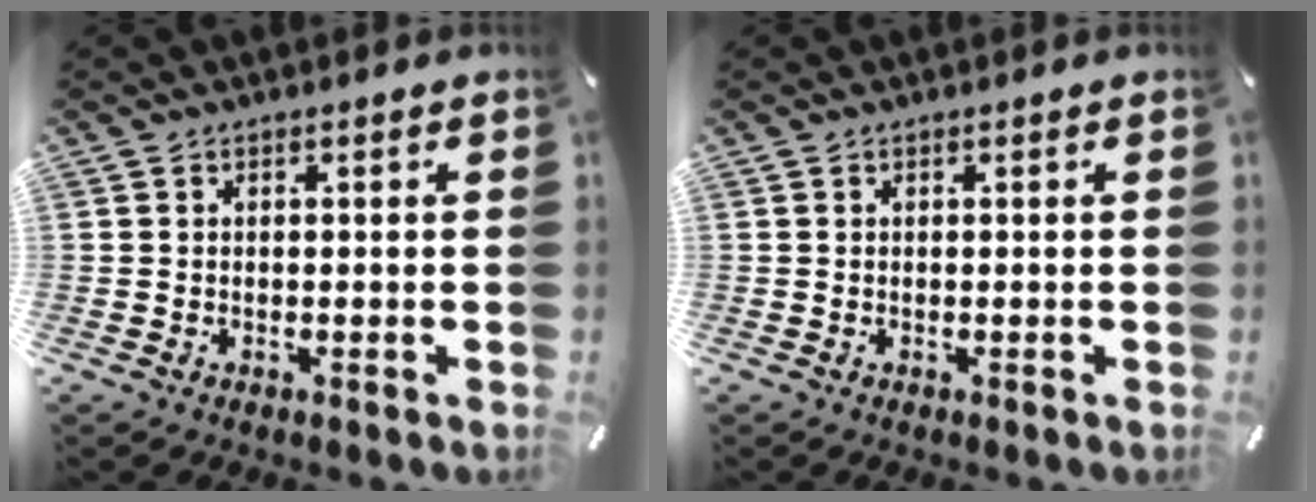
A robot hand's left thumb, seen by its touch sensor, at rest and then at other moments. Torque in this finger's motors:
{"motor_torque": [-0.10, -0.05, -0.01, 0.01, 0.00]}